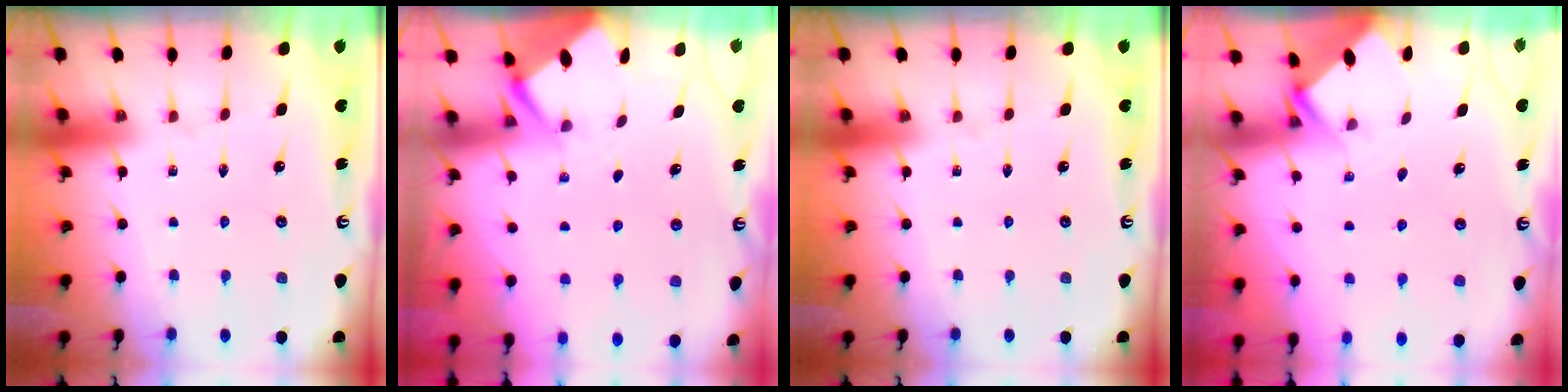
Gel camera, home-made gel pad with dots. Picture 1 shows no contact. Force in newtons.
{"total": 2.6, "press": 2.6, "slide": 0.3}
{"total": 0.0}
{"total": 2.6, "press": 2.6, "slide": 0.2}